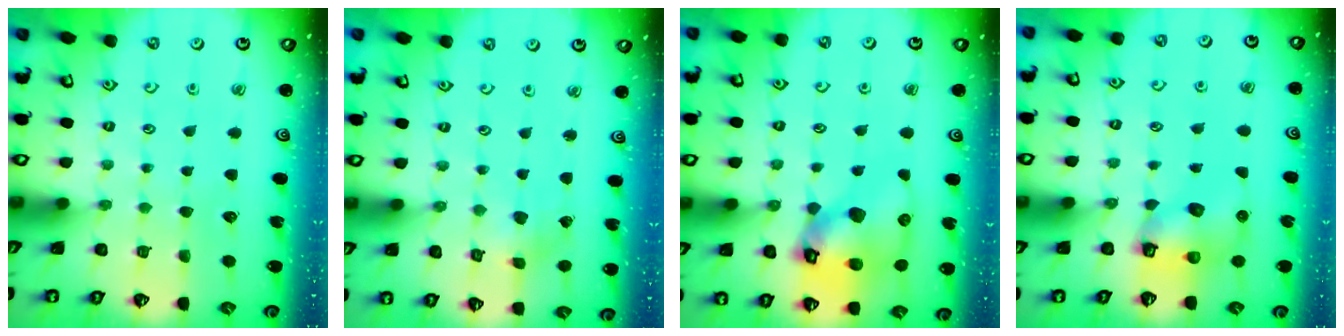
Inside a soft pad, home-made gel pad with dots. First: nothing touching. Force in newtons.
{"total": 2.0, "press": 2.0, "slide": 0.1}
{"total": 16.3, "press": 16.2, "slide": 2.3}
{"total": 7.0, "press": 7.0, "slide": 0.1}